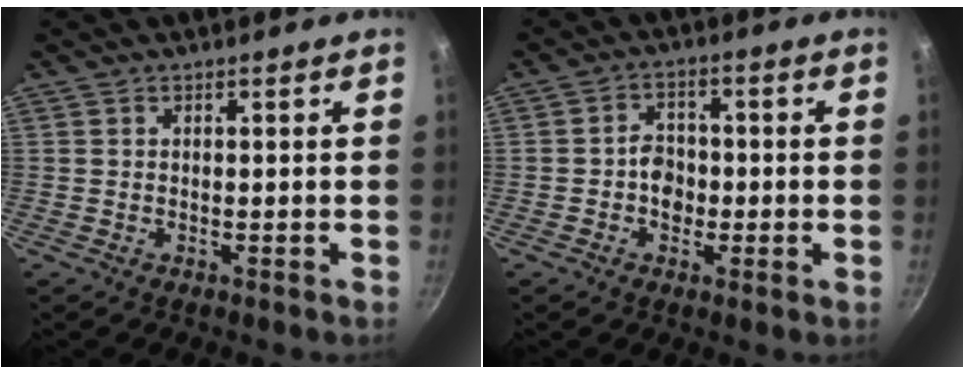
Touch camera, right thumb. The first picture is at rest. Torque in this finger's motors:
{"motor_torque": [0.09, 1.16, 0.42, -0.17, 0.07]}